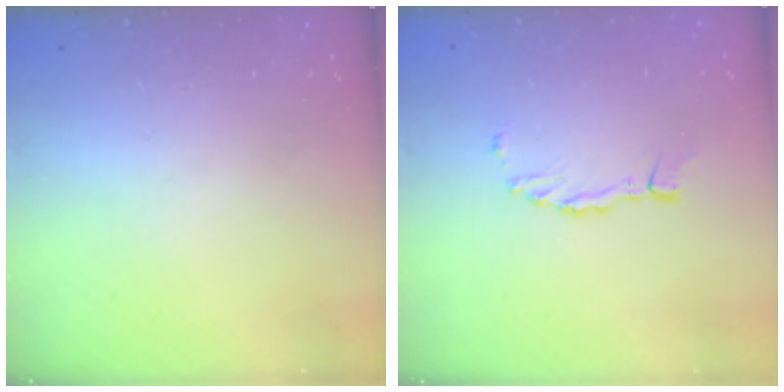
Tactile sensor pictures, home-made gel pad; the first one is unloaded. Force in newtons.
{"total": 2.1, "press": 2.1, "slide": 0.2}